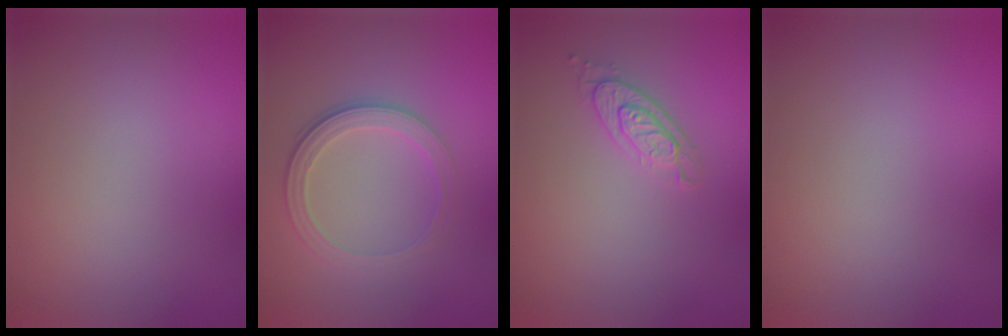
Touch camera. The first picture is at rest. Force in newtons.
{"total": 2.8, "press": 2.7, "slide": 0.9}
{"total": 2.1, "press": 2.1, "slide": 0.5}
{"total": 0.0}